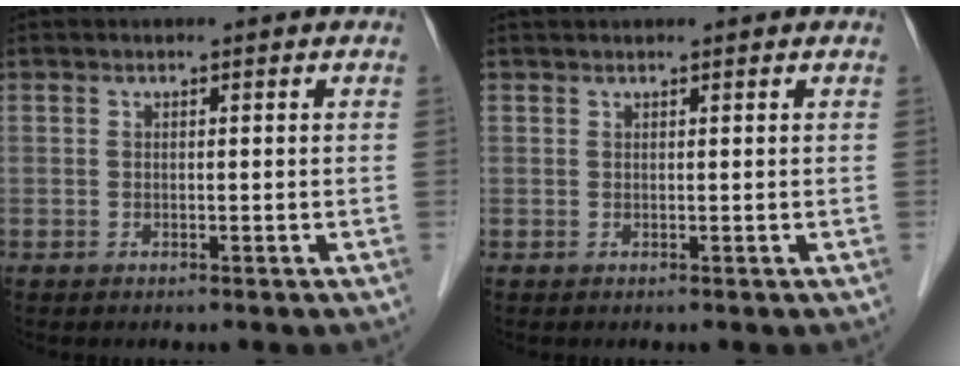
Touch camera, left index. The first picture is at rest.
{"total": 1.5, "force": [1.4, 0.1, 0.5], "torque": [-0.006, 0.025, 0.026]}